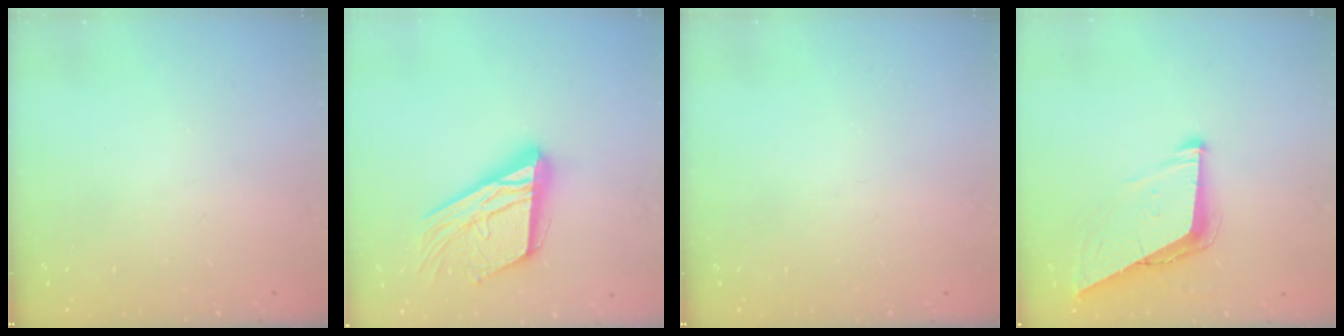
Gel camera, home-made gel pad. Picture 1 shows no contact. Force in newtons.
{"total": 19.3, "press": 19.2, "slide": 1.8}
{"total": 0.0}
{"total": 7.7, "press": 7.7, "slide": 0.3}